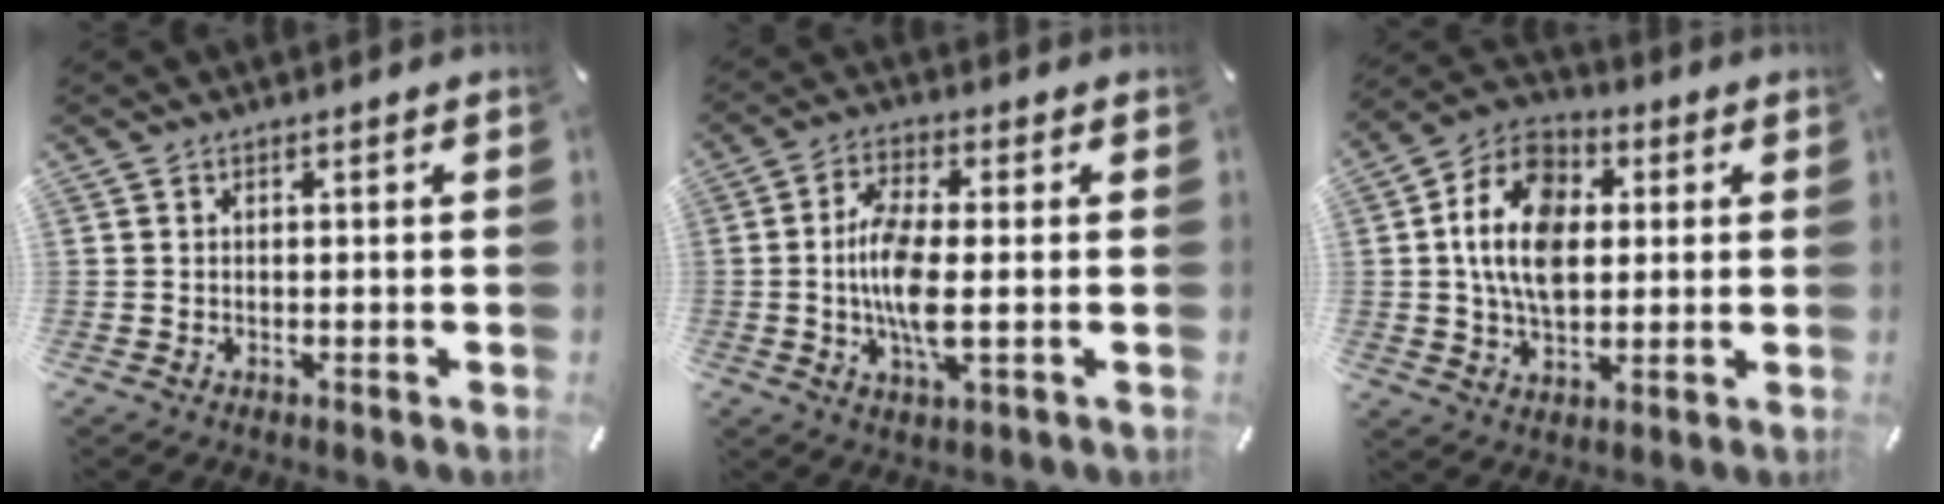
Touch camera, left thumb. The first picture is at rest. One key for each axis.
{"total": 10.0, "fx": -0.9, "fy": 3.4, "fz": 9.4, "tx": -0.192, "ty": -0.008, "tz": -0.017}
{"total": 14.8, "fx": 1.7, "fy": 10.9, "fz": 9.9, "tx": -0.201, "ty": 0.009, "tz": 0.030}